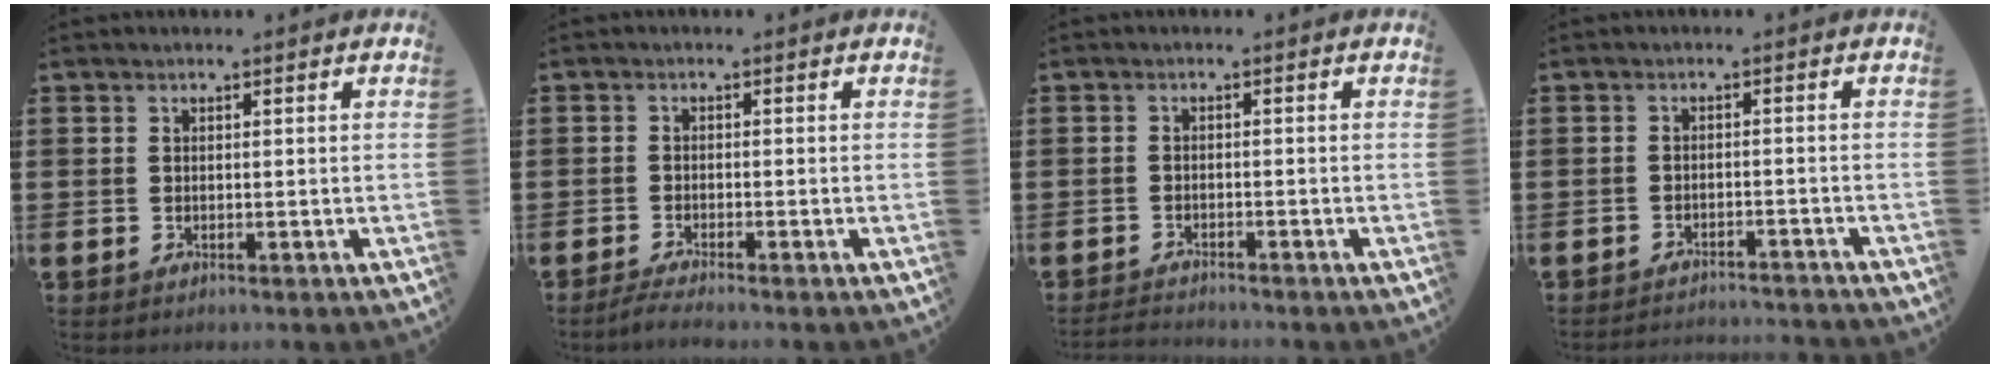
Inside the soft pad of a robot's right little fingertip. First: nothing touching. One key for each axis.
{"total": 1.5, "fx": -1.2, "fy": 0.0, "fz": 0.9, "tx": -0.015, "ty": 0.000, "tz": -0.023}
{"total": 1.3, "fx": -1.3, "fy": -0.1, "fz": 0.1, "tx": -0.004, "ty": 0.001, "tz": -0.026}
{"total": 2.0, "fx": -2.0, "fy": -0.1, "fz": -0.1, "tx": -0.002, "ty": 0.004, "tz": -0.044}